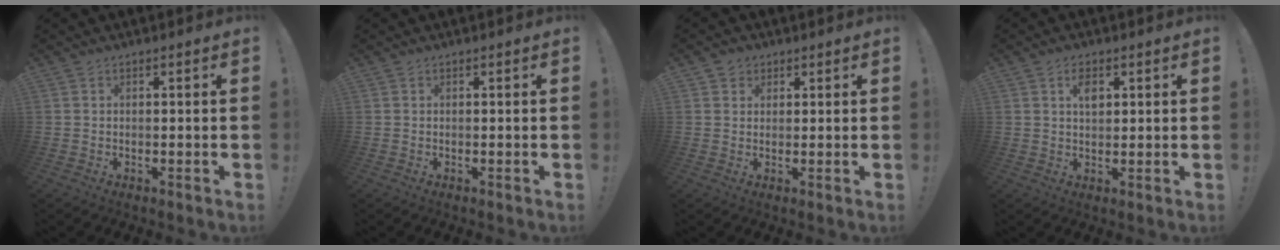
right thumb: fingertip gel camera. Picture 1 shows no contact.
{"total": 0.0}
{"total": 2.9, "force": [1.5, 2.5, 0.4], "torque": [0.002, -0.004, 0.027]}
{"total": 4.0, "force": [1.7, 2.3, 2.8], "torque": [-0.039, -0.003, 0.026]}